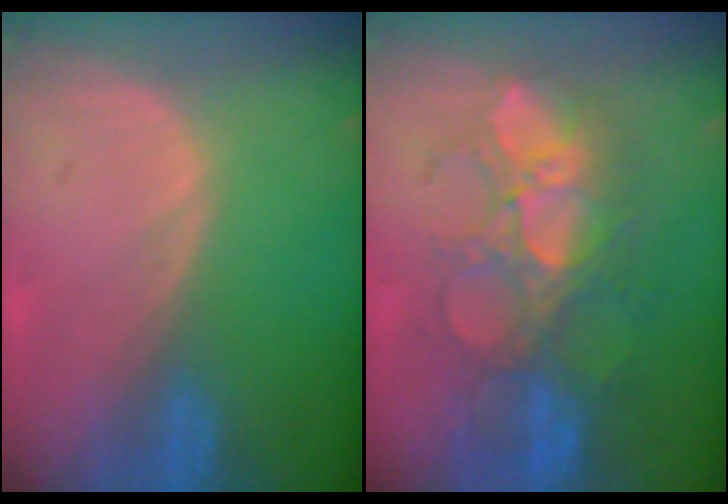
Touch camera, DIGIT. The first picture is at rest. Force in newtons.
{"total": 10.0, "press": 9.3, "slide": 3.6}